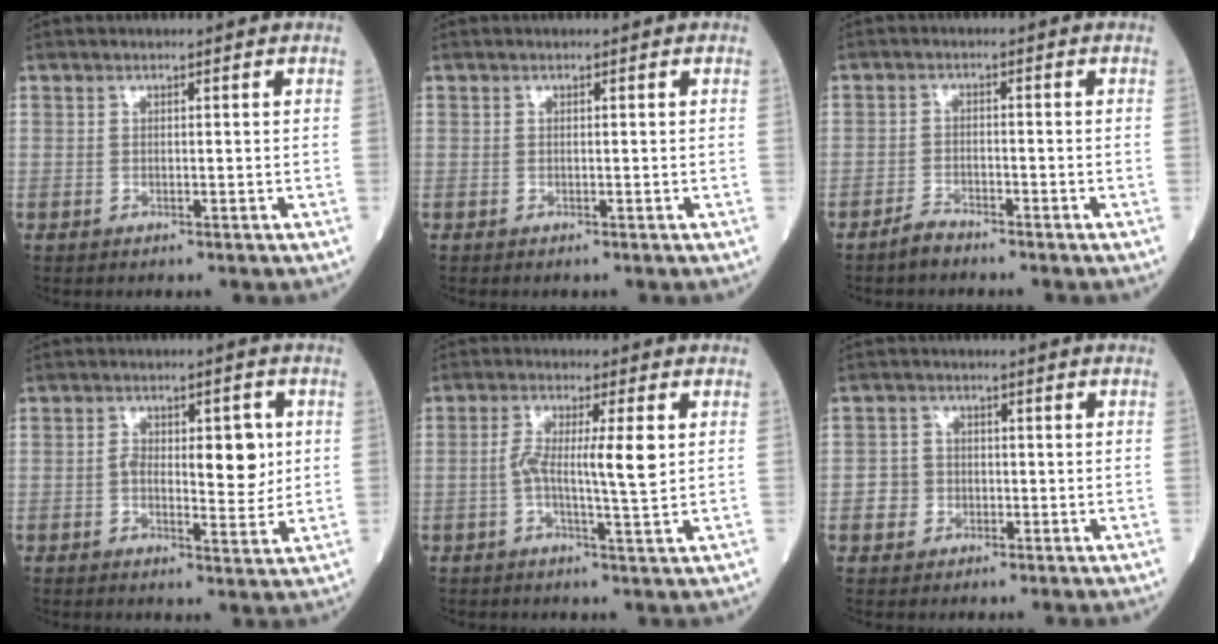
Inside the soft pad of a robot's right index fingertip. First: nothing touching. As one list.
[{"total": 0.0}, {"total": 2.4, "force": [-2.2, 0.4, 0.7], "torque": [-0.016, -0.003, -0.042]}, {"total": 8.2, "force": [0.8, 3.6, 7.3], "torque": [-0.102, 0.006, 0.013]}, {"total": 6.5, "force": [0.3, 0.4, 6.5], "torque": [-0.117, 0.005, 0.001]}, {"total": 3.1, "force": [-0.8, 2.9, 0.7], "torque": [-0.009, 0.009, -0.014]}]